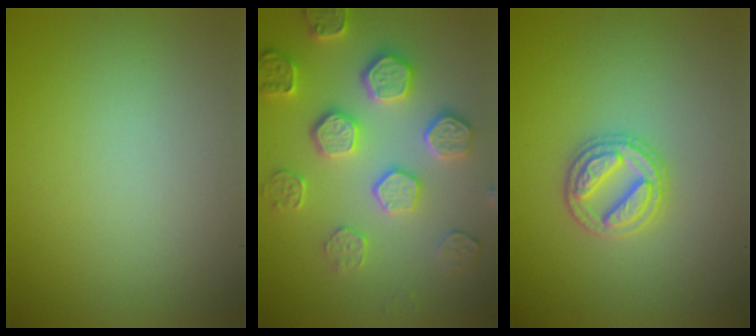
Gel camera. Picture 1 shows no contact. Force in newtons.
{"total": 4.9, "press": 4.7, "slide": 1.3}
{"total": 3.0, "press": 2.9, "slide": 0.4}